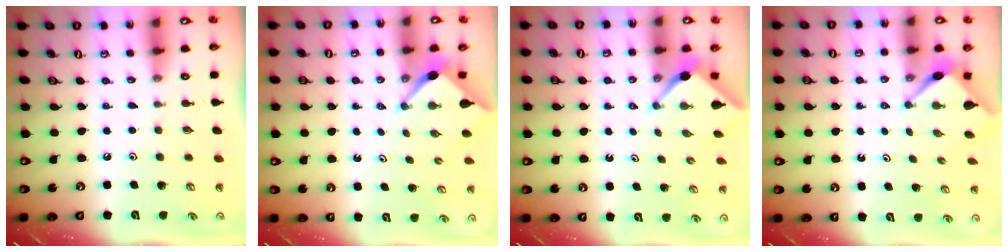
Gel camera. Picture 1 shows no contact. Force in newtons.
{"total": 2.5, "press": 2.5, "slide": 0.3}
{"total": 2.5, "press": 2.5, "slide": 0.2}
{"total": 2.9, "press": 2.8, "slide": 0.3}